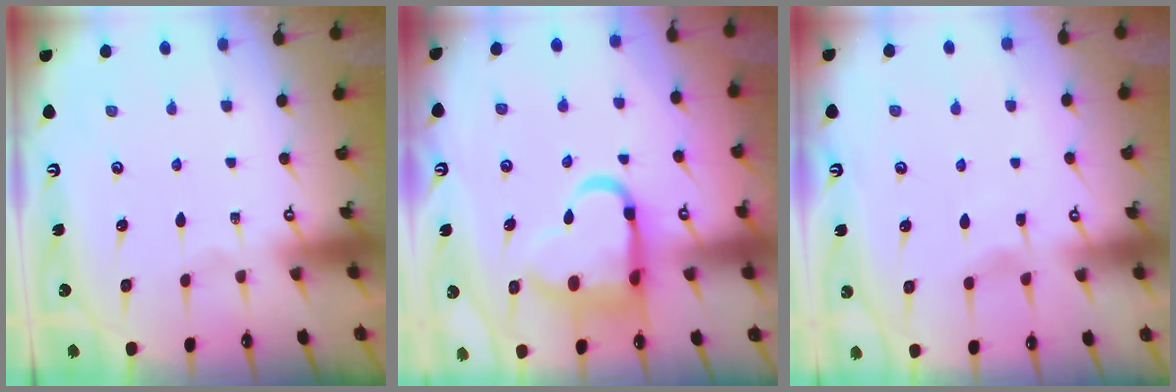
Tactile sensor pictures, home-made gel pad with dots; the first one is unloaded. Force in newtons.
{"total": 14.1, "press": 14.0, "slide": 1.7}
{"total": 3.4, "press": 3.3, "slide": 0.4}